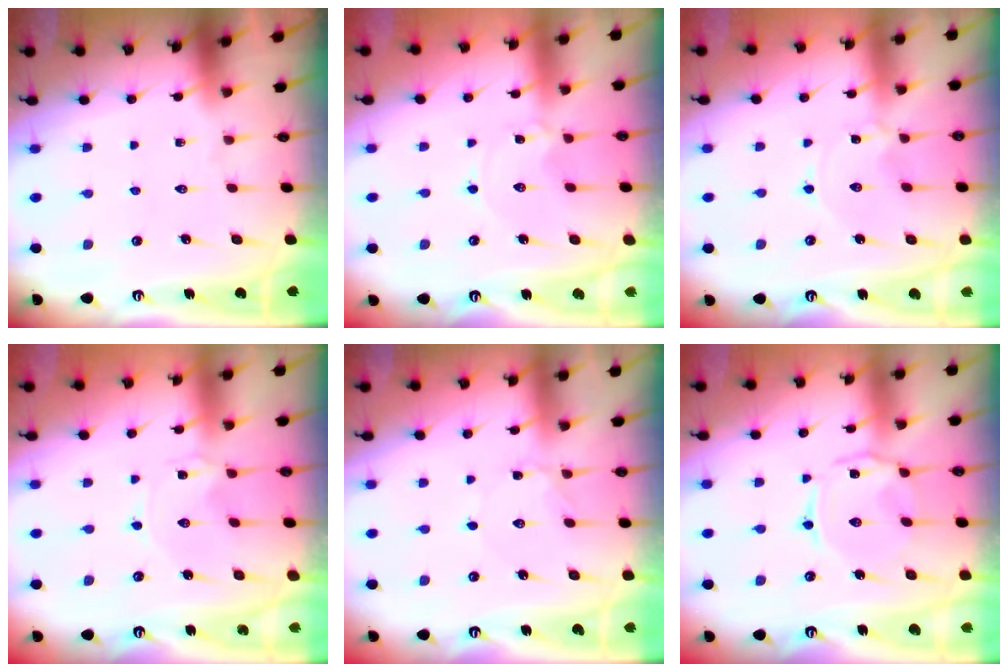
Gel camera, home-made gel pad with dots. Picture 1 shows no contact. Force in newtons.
{"total": 1.5, "press": 1.5, "slide": 0.2}
{"total": 0.0}
{"total": 0.0}
{"total": 1.0, "press": 1.0, "slide": 0.1}
{"total": 2.9, "press": 2.9, "slide": 0.5}